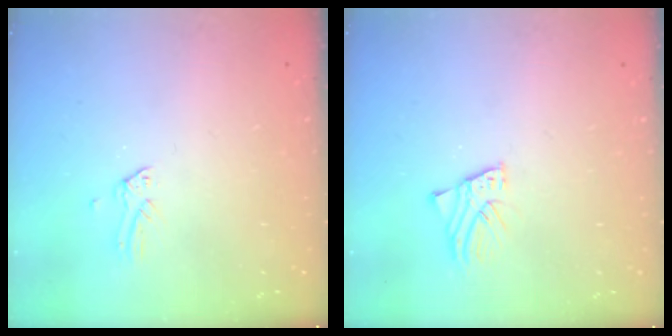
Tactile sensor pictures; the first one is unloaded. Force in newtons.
{"total": 2.3, "press": 2.3, "slide": 0.1}